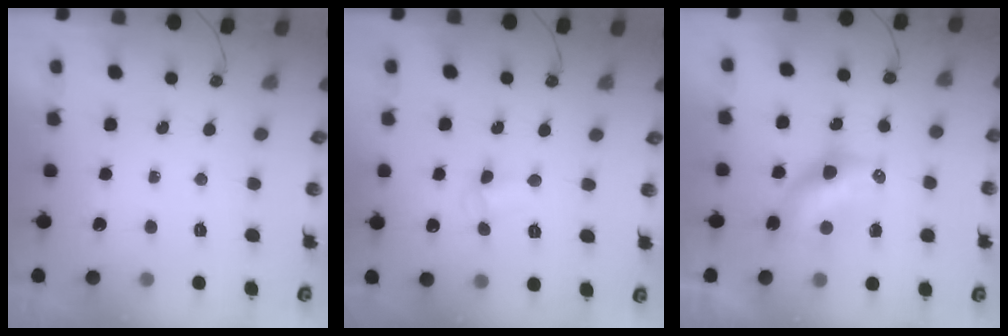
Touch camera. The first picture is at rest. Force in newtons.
{"total": 3.0, "press": 2.9, "slide": 0.5}
{"total": 7.2, "press": 7.1, "slide": 0.5}